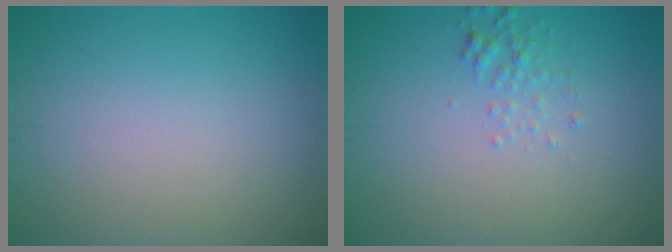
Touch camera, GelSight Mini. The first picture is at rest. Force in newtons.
{"total": 1.3, "press": 1.3, "slide": 0.0}